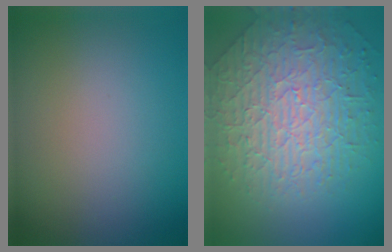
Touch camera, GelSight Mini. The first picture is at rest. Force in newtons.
{"total": 6.1, "press": 5.3, "slide": 3.1}